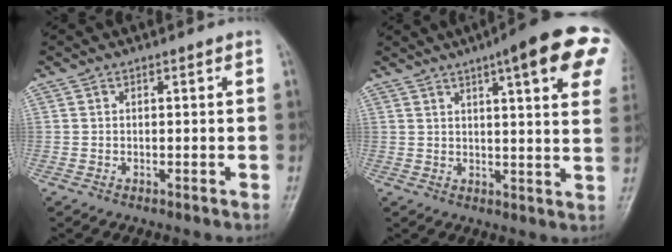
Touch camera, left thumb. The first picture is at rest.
{"total": 18.1, "force": [8.8, 3.7, 15.4], "torque": [-0.187, -0.011, 0.102]}